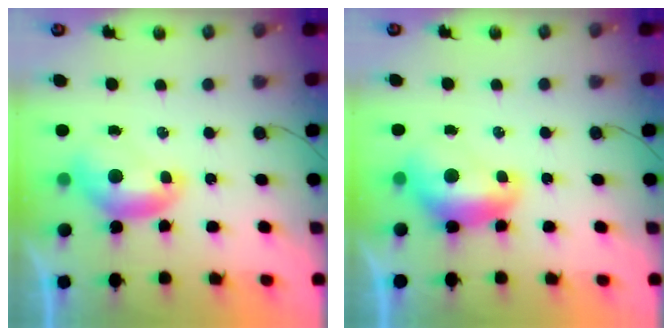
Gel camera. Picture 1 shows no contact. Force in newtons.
{"total": 1.6, "press": 1.4, "slide": 0.6}